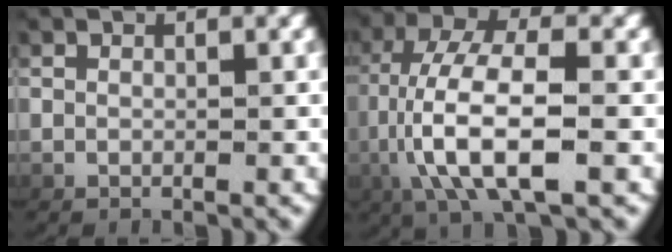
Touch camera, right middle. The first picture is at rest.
{"total": 7.4, "force": [-0.8, 3.0, 6.7], "torque": [-0.159, -0.018, 0.005]}